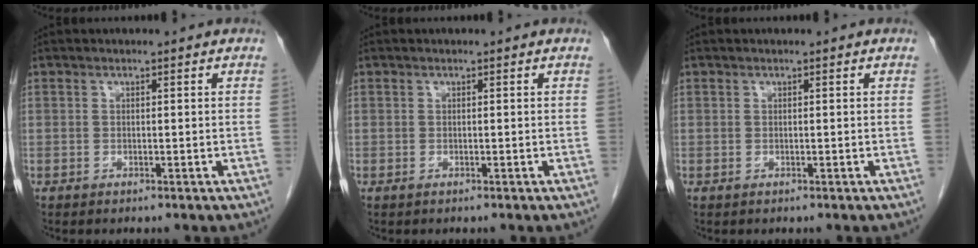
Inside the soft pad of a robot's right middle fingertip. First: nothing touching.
{"total": 0.0}
{"total": 0.0}